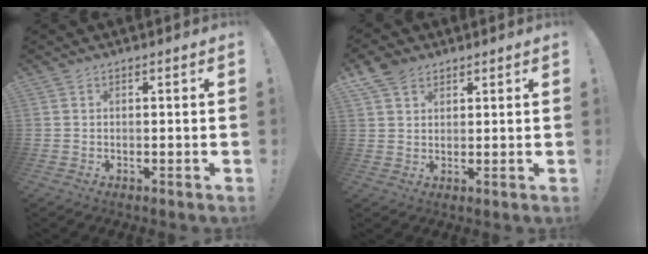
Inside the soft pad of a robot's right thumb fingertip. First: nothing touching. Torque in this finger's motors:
{"motor_torque": [0.05, 0.00, 0.42, 0.18, 0.00]}